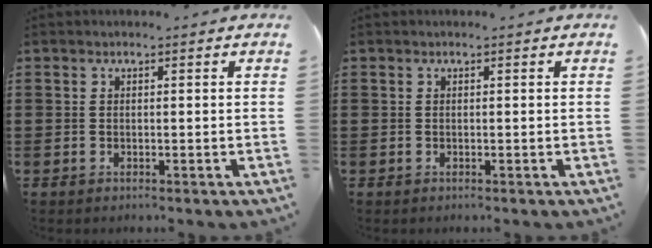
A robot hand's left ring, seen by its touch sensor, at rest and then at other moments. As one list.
[{"total": 0.0}]